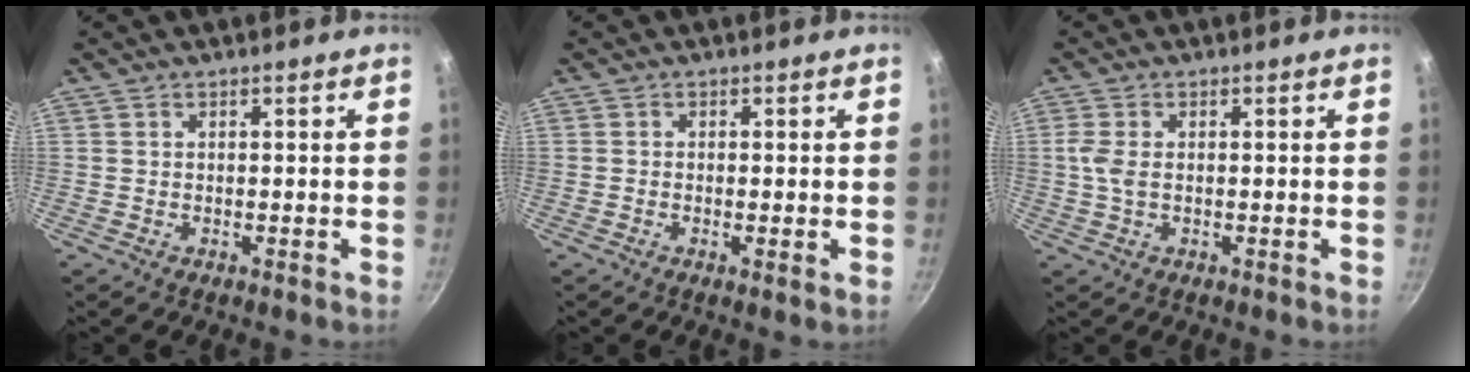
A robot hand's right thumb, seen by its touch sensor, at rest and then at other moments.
{"total": 1.1, "force": [-0.2, 0.1, 1.1], "torque": [-0.021, -0.004, -0.007]}
{"total": 3.0, "force": [0.2, 1.5, 2.6], "torque": [-0.062, 0.001, 0.002]}